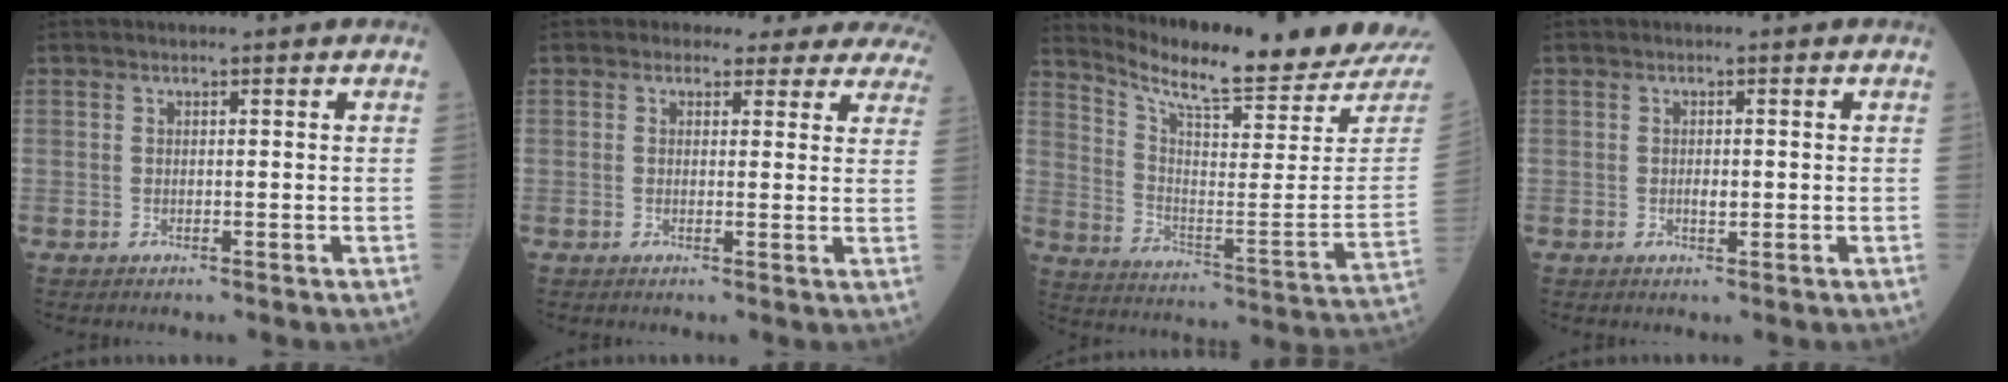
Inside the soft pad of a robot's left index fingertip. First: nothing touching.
{"total": 11.0, "force": [10.0, 4.4, 1.2], "torque": [0.026, -0.004, 0.079]}
{"total": 20.7, "force": [19.5, -0.3, 6.9], "torque": [-0.135, -0.101, 0.270]}
{"total": 1.3, "force": [-0.1, 0.6, 1.2], "torque": [-0.023, 0.000, -0.002]}